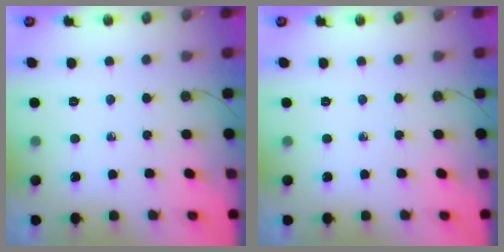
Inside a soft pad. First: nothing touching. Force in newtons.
{"total": 0.0}